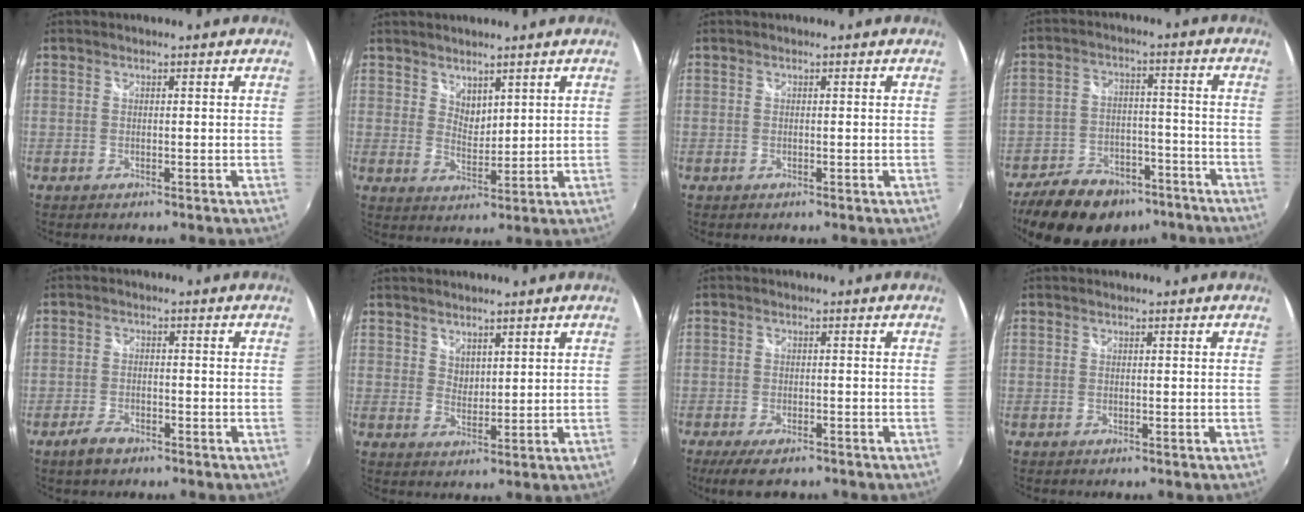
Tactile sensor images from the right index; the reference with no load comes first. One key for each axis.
{"total": 3.6, "fx": 2.8, "fy": 1.9, "fz": 1.3, "tx": -0.013, "ty": -0.001, "tz": 0.053}
{"total": 0.0}
{"total": 18.7, "fx": -13.5, "fy": 10.4, "fz": 7.8, "tx": -0.177, "ty": 0.019, "tz": -0.187}
{"total": 4.1, "fx": -2.9, "fy": 1.8, "fz": 2.2, "tx": -0.055, "ty": -0.003, "tz": -0.053}
{"total": 3.1, "fx": 2.5, "fy": 1.6, "fz": 0.8, "tx": -0.005, "ty": 0.003, "tz": 0.046}
{"total": 7.0, "fx": -5.3, "fy": 2.3, "fz": 4.0, "tx": -0.096, "ty": -0.025, "tz": -0.091}
{"total": 0.0}